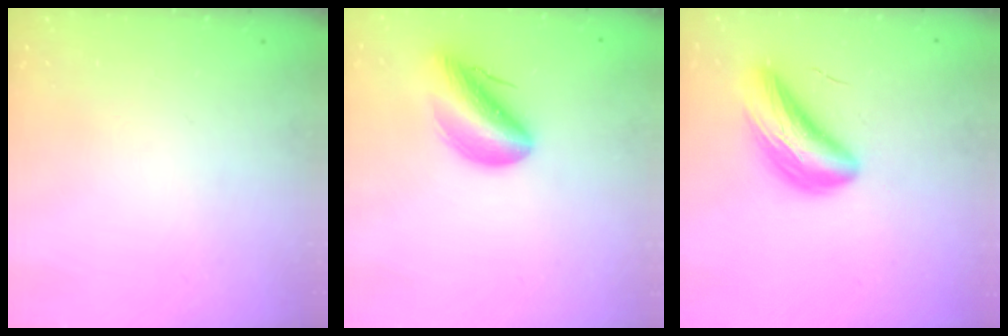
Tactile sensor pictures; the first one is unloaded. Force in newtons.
{"total": 10.2, "press": 9.8, "slide": 2.7}
{"total": 9.4, "press": 9.3, "slide": 1.7}